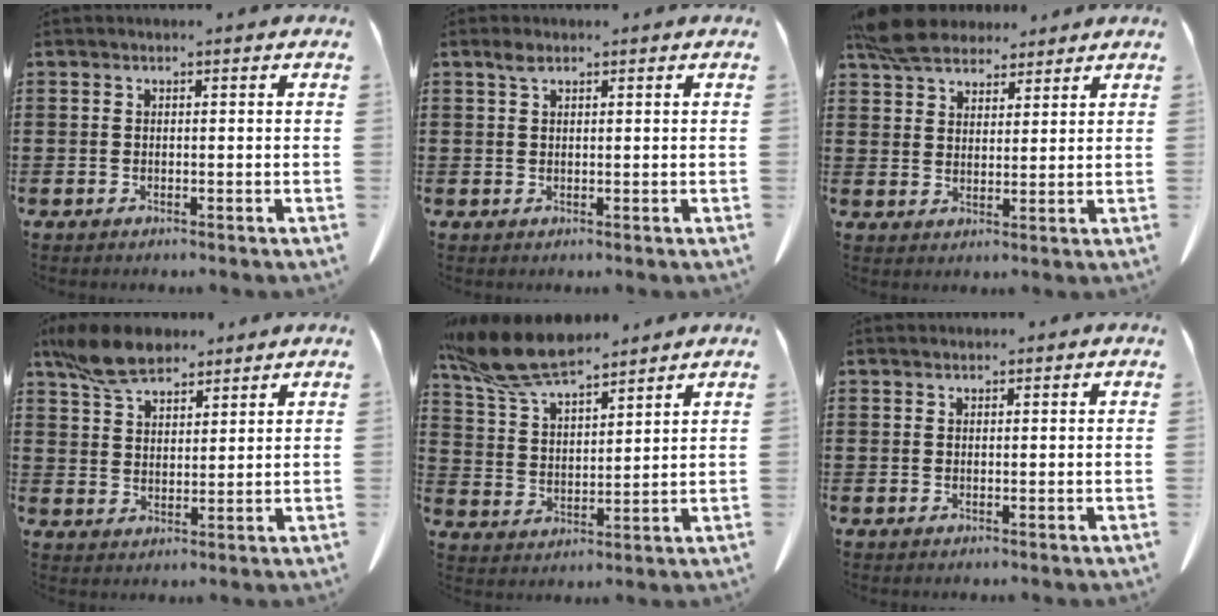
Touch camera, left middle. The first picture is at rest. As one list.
[{"total": 1.5, "force": [0.9, 0.7, 0.9], "torque": [-0.023, 0.000, 0.019]}, {"total": 7.4, "force": [6.3, 3.0, 2.5], "torque": [-0.064, -0.008, 0.120]}, {"total": 8.2, "force": [6.5, 3.4, 3.6], "torque": [-0.094, -0.006, 0.126]}, {"total": 10.5, "force": [9.0, 2.3, 5.0], "torque": [-0.127, -0.032, 0.167]}, {"total": 0.8, "force": [0.8, 0.1, 0.1], "torque": [-0.005, -0.003, 0.018]}]